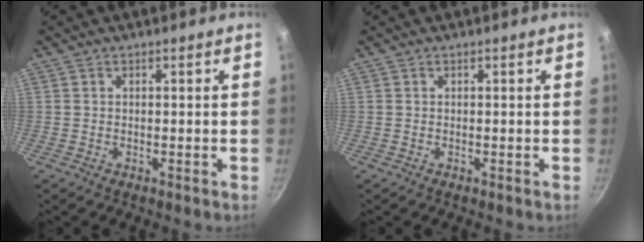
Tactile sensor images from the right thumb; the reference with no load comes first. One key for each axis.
{"total": 0.0}